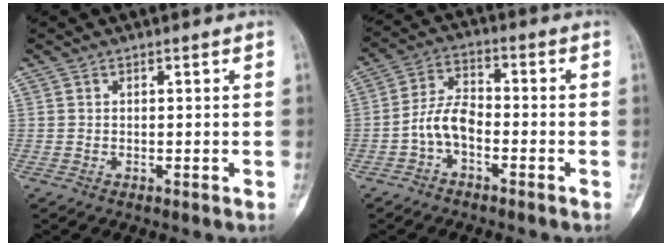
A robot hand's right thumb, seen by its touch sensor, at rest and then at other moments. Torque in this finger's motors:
{"motor_torque": [0.04, 0.05, 0.49, -0.44, -0.01]}